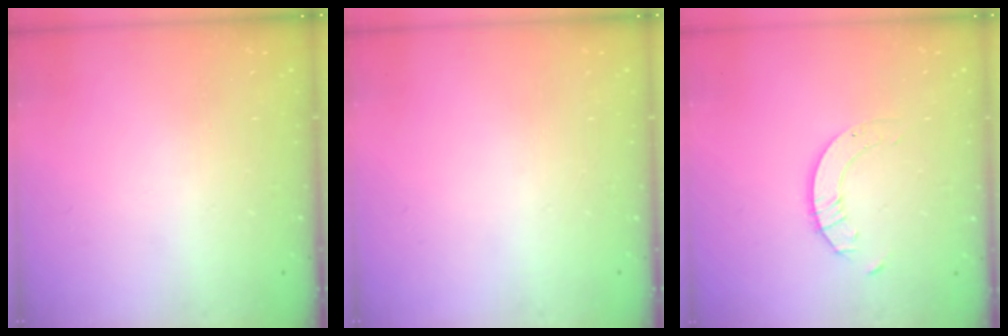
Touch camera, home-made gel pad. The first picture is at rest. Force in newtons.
{"total": 0.0}
{"total": 2.1, "press": 2.1, "slide": 0.2}